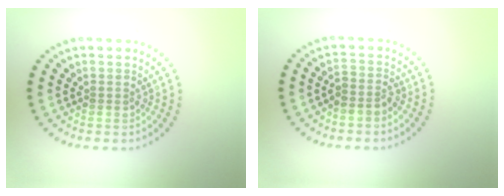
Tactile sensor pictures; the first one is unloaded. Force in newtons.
{"total": 1.7, "press": 1.3, "slide": 1.0}